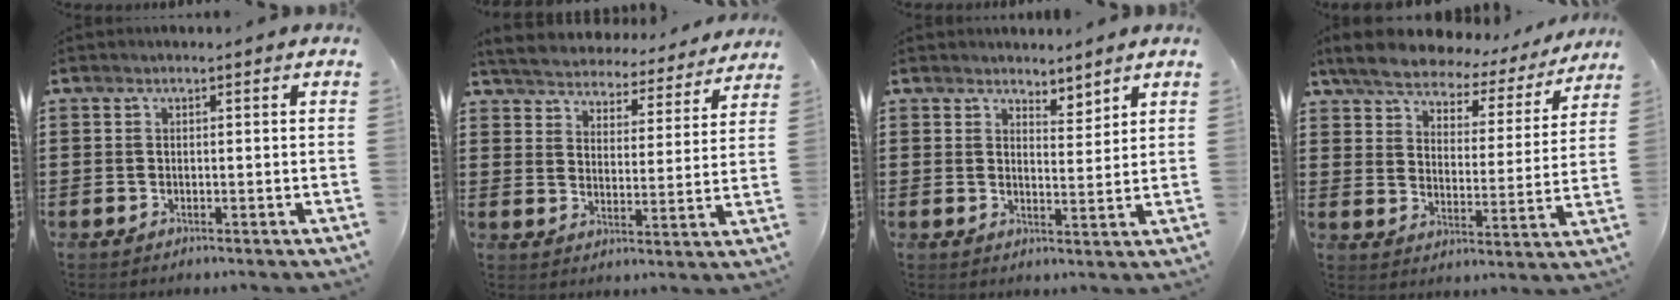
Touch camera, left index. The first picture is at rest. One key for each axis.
{"total": 5.0, "fx": 5.0, "fy": -0.1, "fz": -0.3, "tx": -0.024, "ty": -0.041, "tz": 0.083}
{"total": 3.1, "fx": 3.0, "fy": 0.8, "fz": -0.1, "tx": -0.001, "ty": -0.008, "tz": 0.055}
{"total": 5.8, "fx": 5.4, "fy": 1.4, "fz": 1.6, "tx": -0.060, "ty": -0.030, "tz": 0.091}